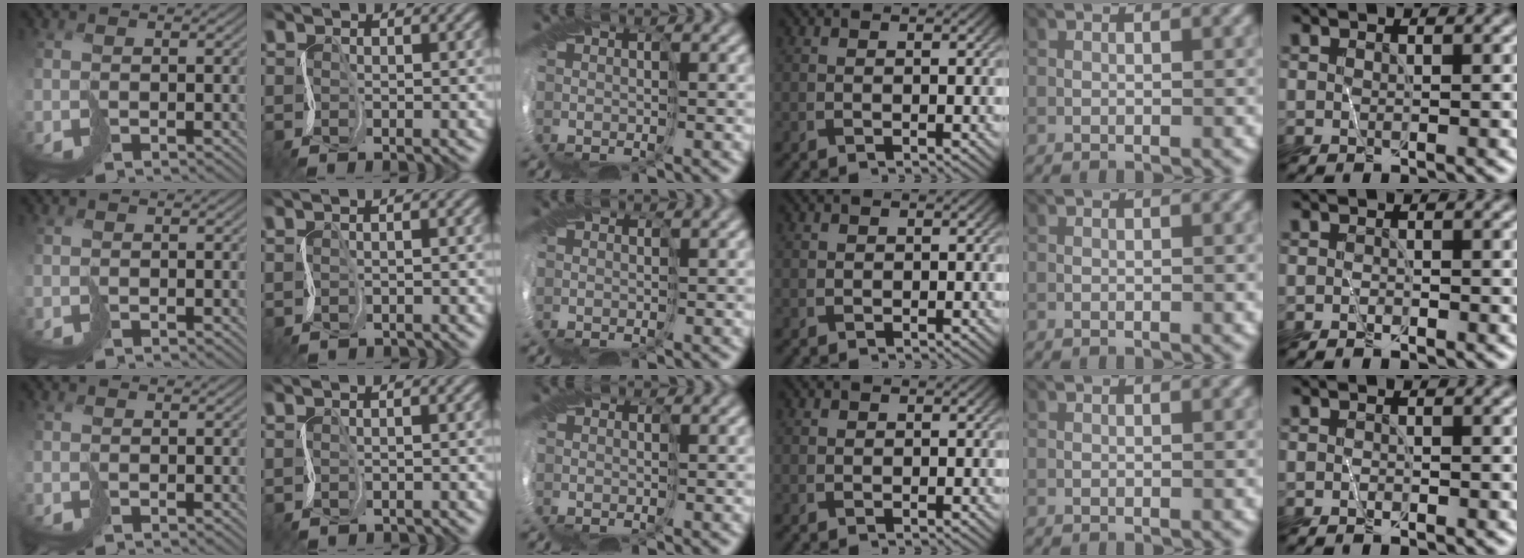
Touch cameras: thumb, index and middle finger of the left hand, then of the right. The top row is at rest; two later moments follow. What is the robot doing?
{"motion": "cut", "object": "bubble wrap"}